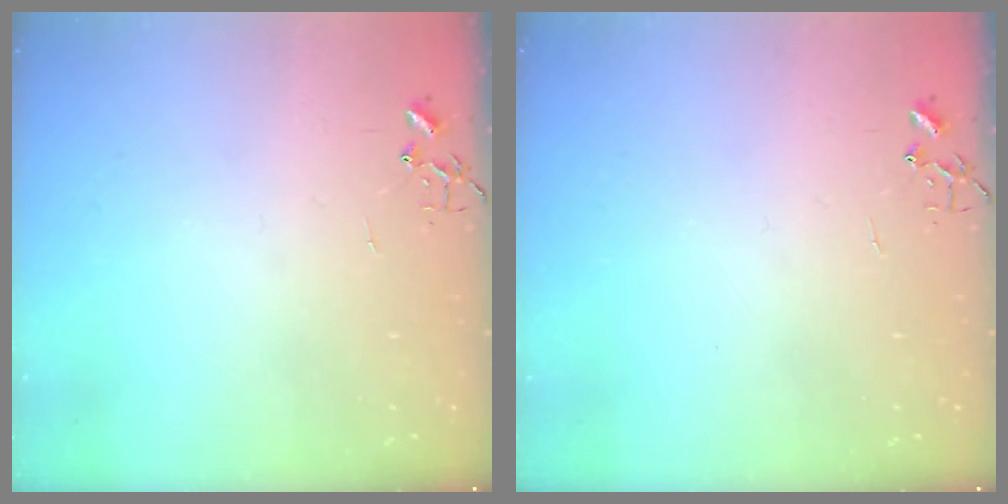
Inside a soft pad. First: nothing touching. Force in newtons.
{"total": 0.0}